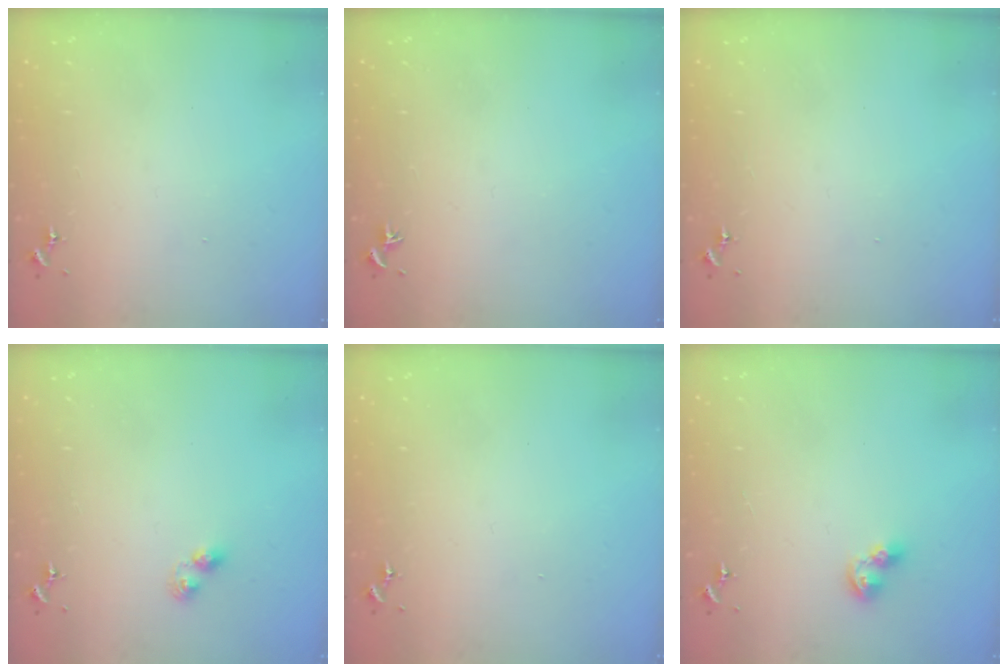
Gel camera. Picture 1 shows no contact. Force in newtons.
{"total": 0.0}
{"total": 0.0}
{"total": 3.5, "press": 3.5, "slide": 0.5}
{"total": 0.0}
{"total": 6.9, "press": 6.8, "slide": 0.9}